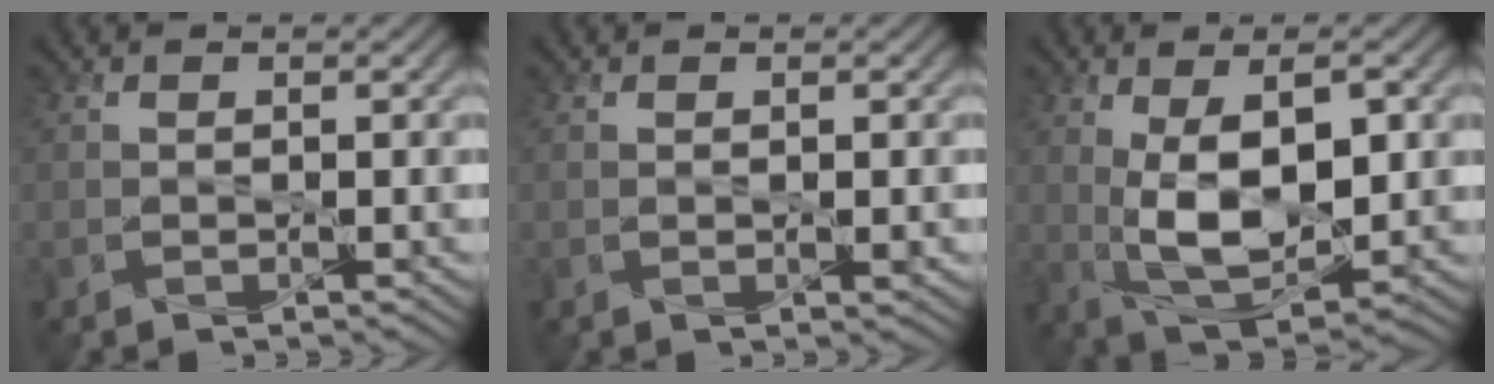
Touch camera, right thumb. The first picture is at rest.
{"total": 0.7, "force": [0.1, 0.3, 0.6], "torque": [-0.009, -0.002, 0.002]}
{"total": 10.8, "force": [0.6, 5.2, 9.4], "torque": [-0.179, -0.006, 0.018]}